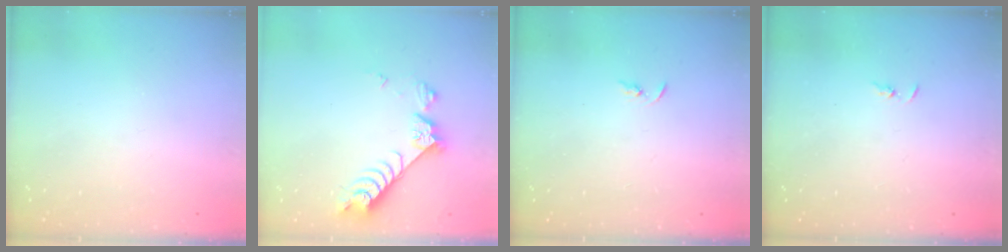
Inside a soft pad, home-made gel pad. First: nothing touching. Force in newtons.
{"total": 7.4, "press": 7.3, "slide": 1.1}
{"total": 2.4, "press": 2.3, "slide": 0.2}
{"total": 1.3, "press": 1.2, "slide": 0.3}